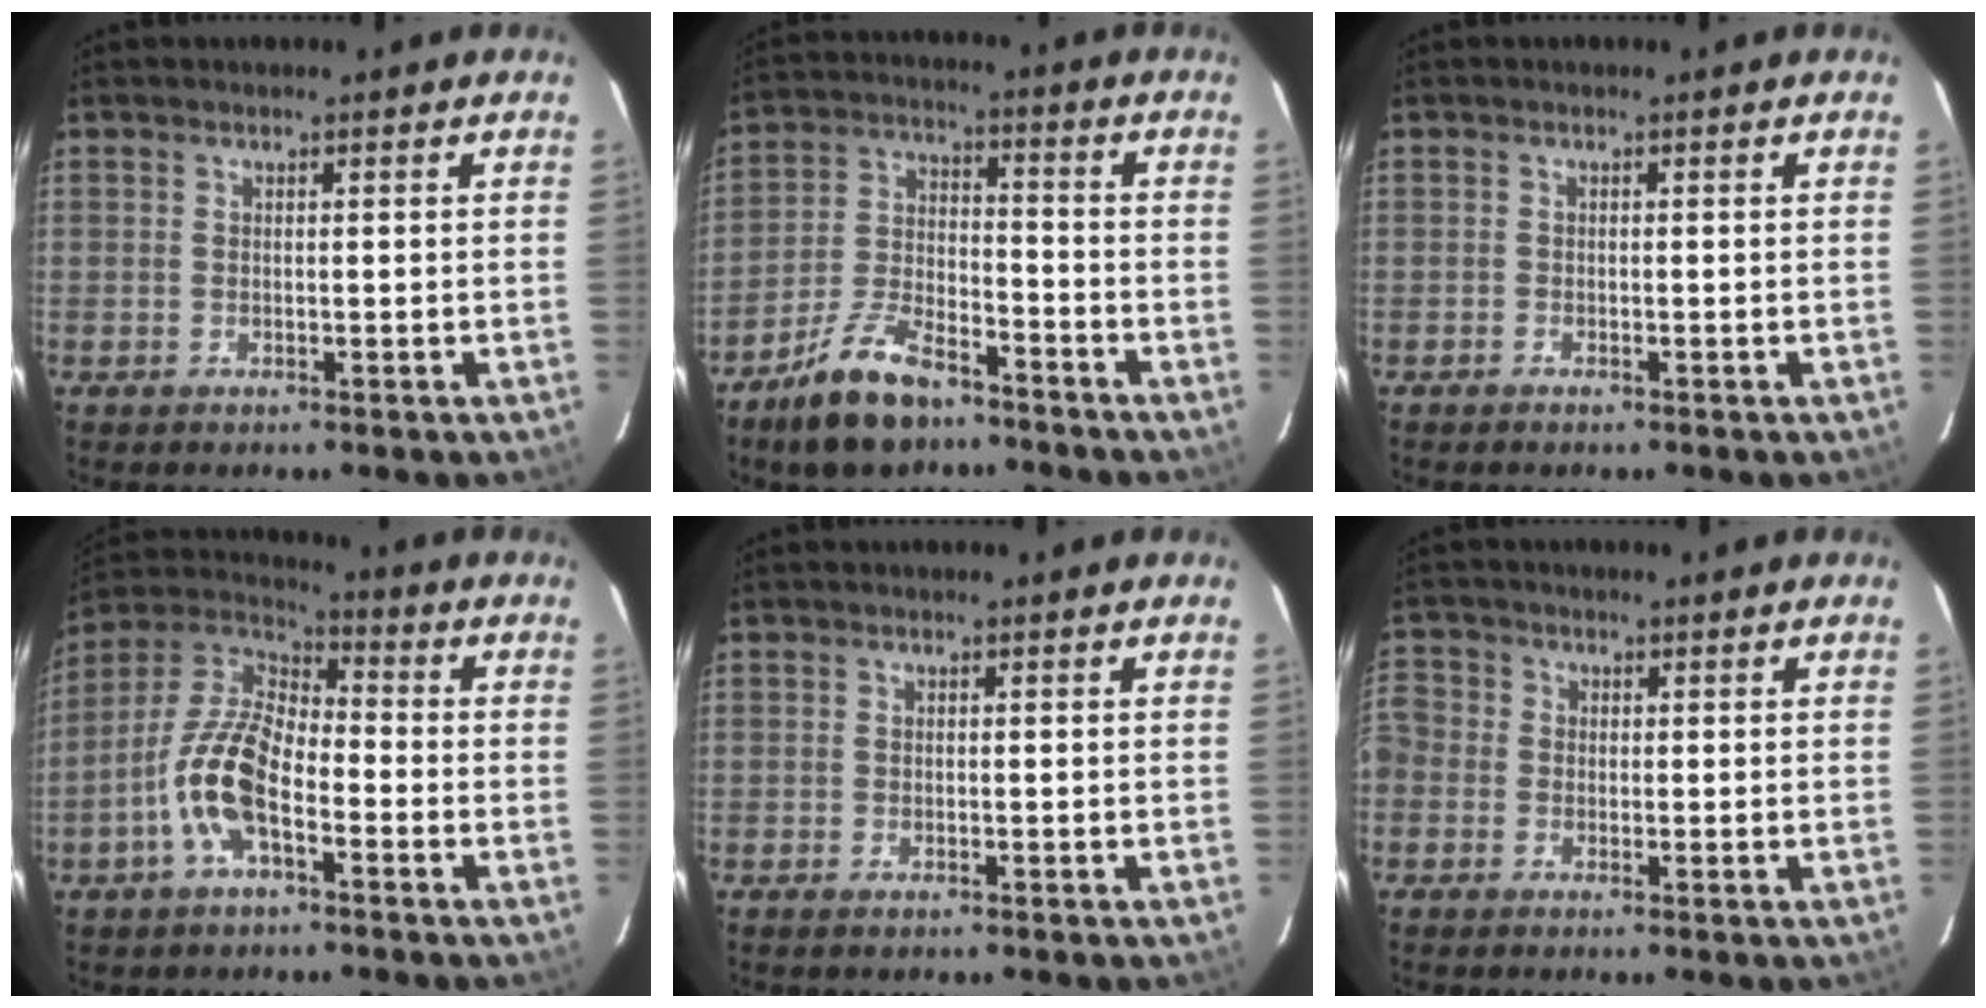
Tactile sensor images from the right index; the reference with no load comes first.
{"total": 11.9, "force": [-8.8, 4.7, 6.6], "torque": [-0.146, 0.002, -0.161]}
{"total": 0.7, "force": [-0.6, 0.3, 0.2], "torque": [-0.006, 0.000, -0.013]}
{"total": 12.4, "force": [-5.0, 5.4, 10.0], "torque": [-0.215, 0.008, -0.103]}
{"total": 0.8, "force": [-0.6, 0.2, 0.4], "torque": [-0.009, -0.001, -0.012]}
{"total": 5.7, "force": [-1.6, 5.2, 1.7], "torque": [-0.050, 0.009, -0.052]}